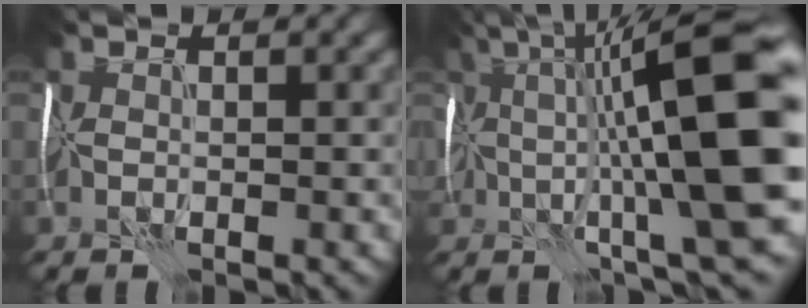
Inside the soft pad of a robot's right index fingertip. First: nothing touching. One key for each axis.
{"total": 15.9, "fx": 2.1, "fy": 3.6, "fz": 15.3, "tx": -0.213, "ty": 0.029, "tz": 0.049}